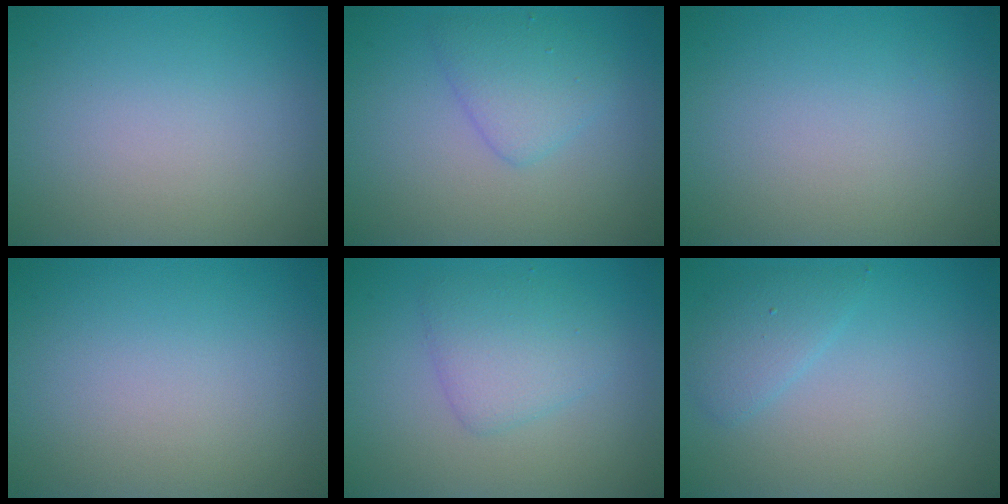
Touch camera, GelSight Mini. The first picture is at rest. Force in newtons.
{"total": 2.6, "press": 2.6, "slide": 0.2}
{"total": 0.0}
{"total": 0.0}
{"total": 2.9, "press": 2.9, "slide": 0.1}
{"total": 1.9, "press": 1.9, "slide": 0.2}